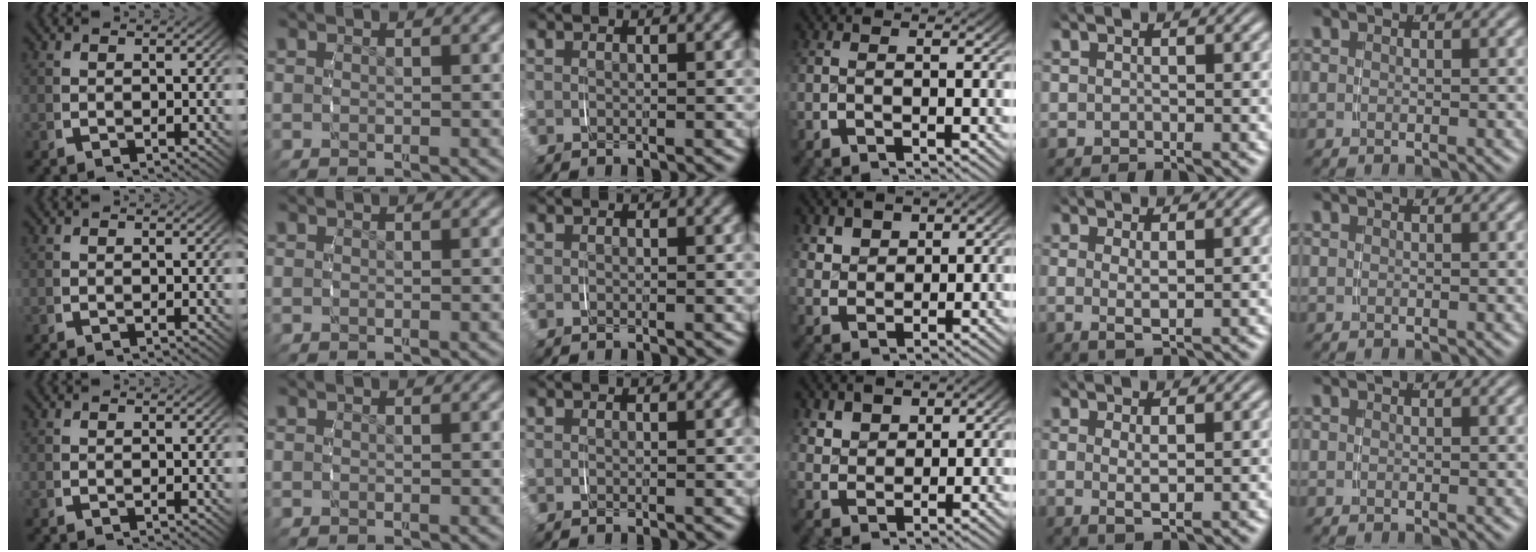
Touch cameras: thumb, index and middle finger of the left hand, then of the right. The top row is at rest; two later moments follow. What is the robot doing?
{"motion": "grasp_and_lifting", "object": "pen bag"}